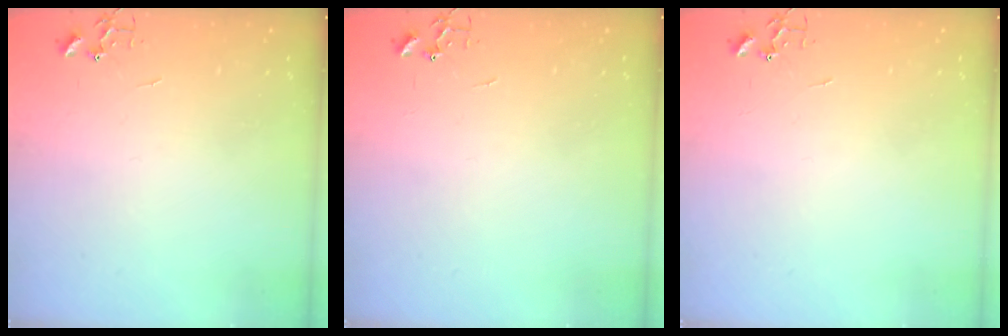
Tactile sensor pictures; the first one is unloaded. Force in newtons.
{"total": 0.0}
{"total": 0.0}